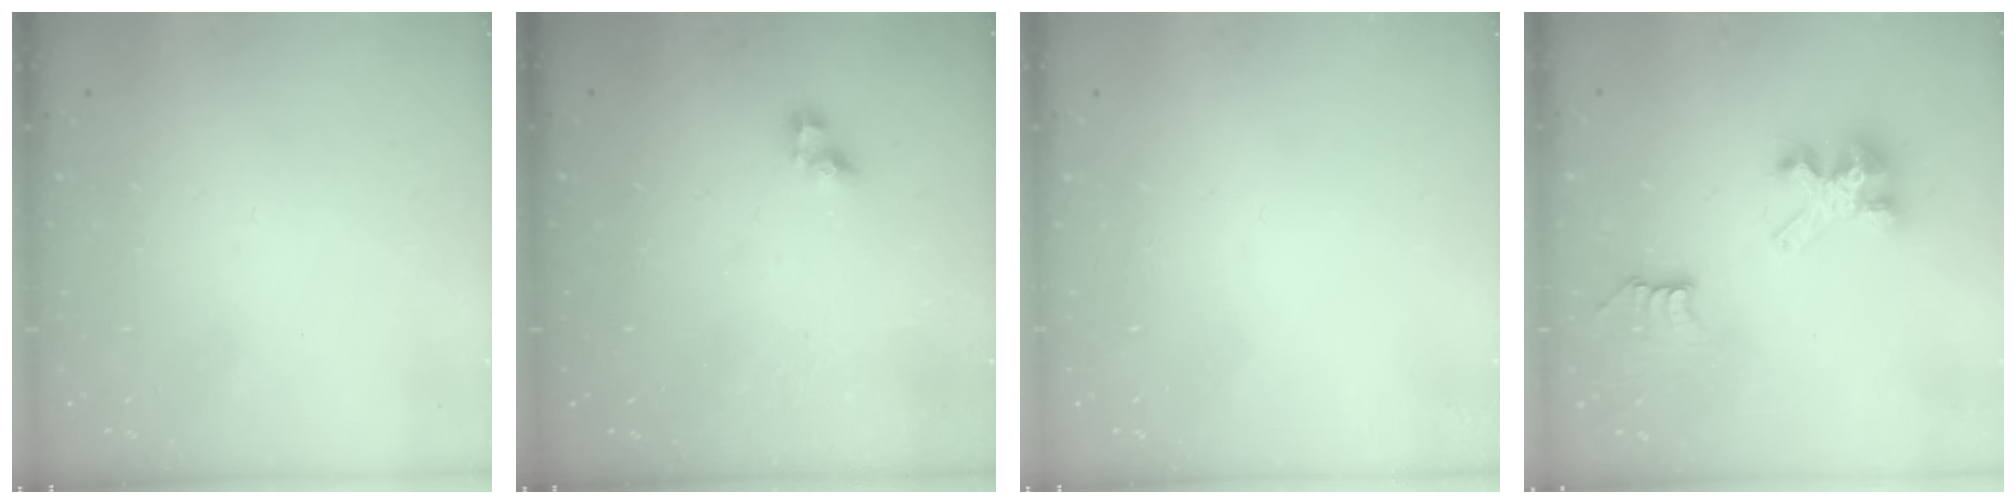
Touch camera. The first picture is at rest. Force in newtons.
{"total": 4.2, "press": 4.1, "slide": 0.2}
{"total": 0.0}
{"total": 6.7, "press": 6.7, "slide": 0.1}